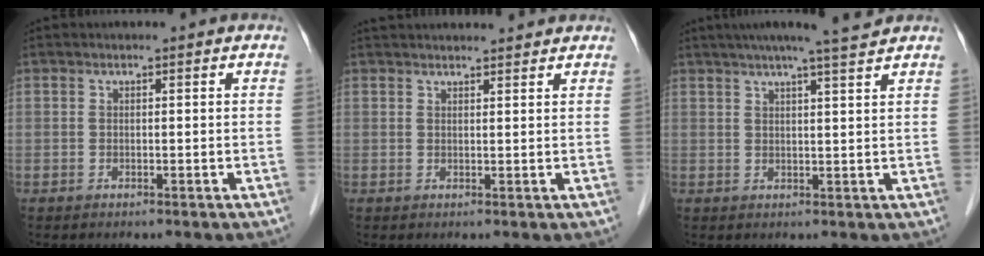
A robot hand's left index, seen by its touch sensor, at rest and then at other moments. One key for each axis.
{"total": 10.3, "fx": 9.7, "fy": 1.5, "fz": 3.1, "tx": -0.035, "ty": 0.033, "tz": 0.123}
{"total": 8.2, "fx": 7.1, "fy": -1.1, "fz": 4.1, "tx": -0.065, "ty": 0.008, "tz": 0.092}